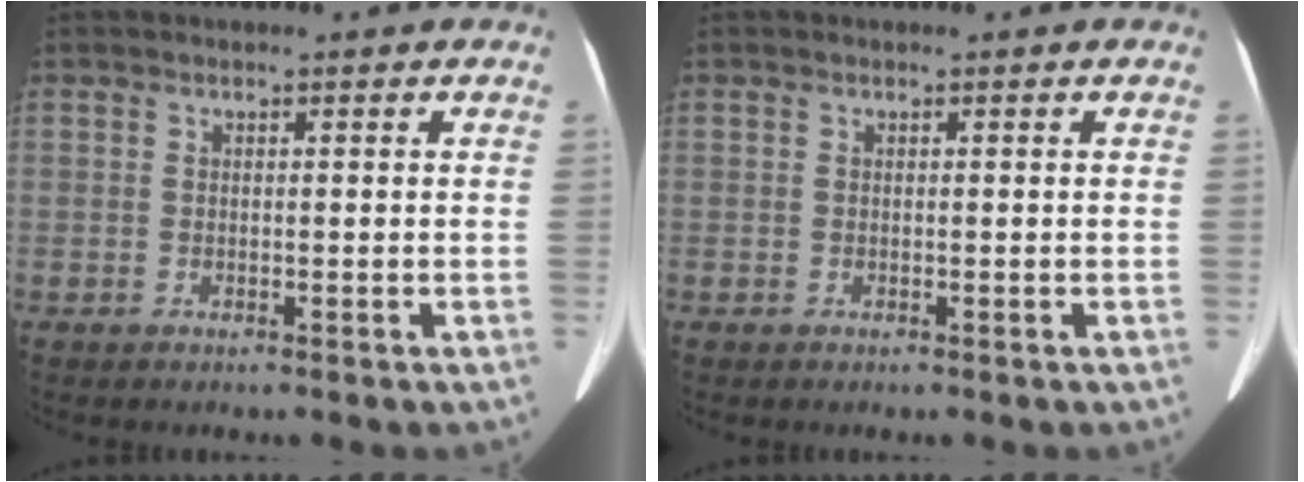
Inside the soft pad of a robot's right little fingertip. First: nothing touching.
{"total": 0.0}